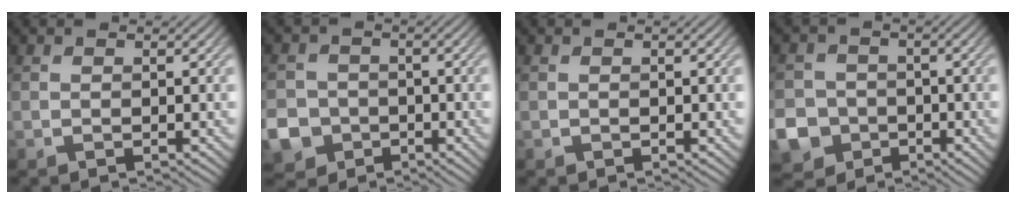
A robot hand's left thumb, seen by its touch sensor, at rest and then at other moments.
{"total": 8.2, "force": [-3.3, 7.2, 2.2], "torque": [-0.075, -0.034, -0.082]}
{"total": 0.0}
{"total": 10.0, "force": [-4.1, 8.8, 2.6], "torque": [-0.090, -0.045, -0.092]}